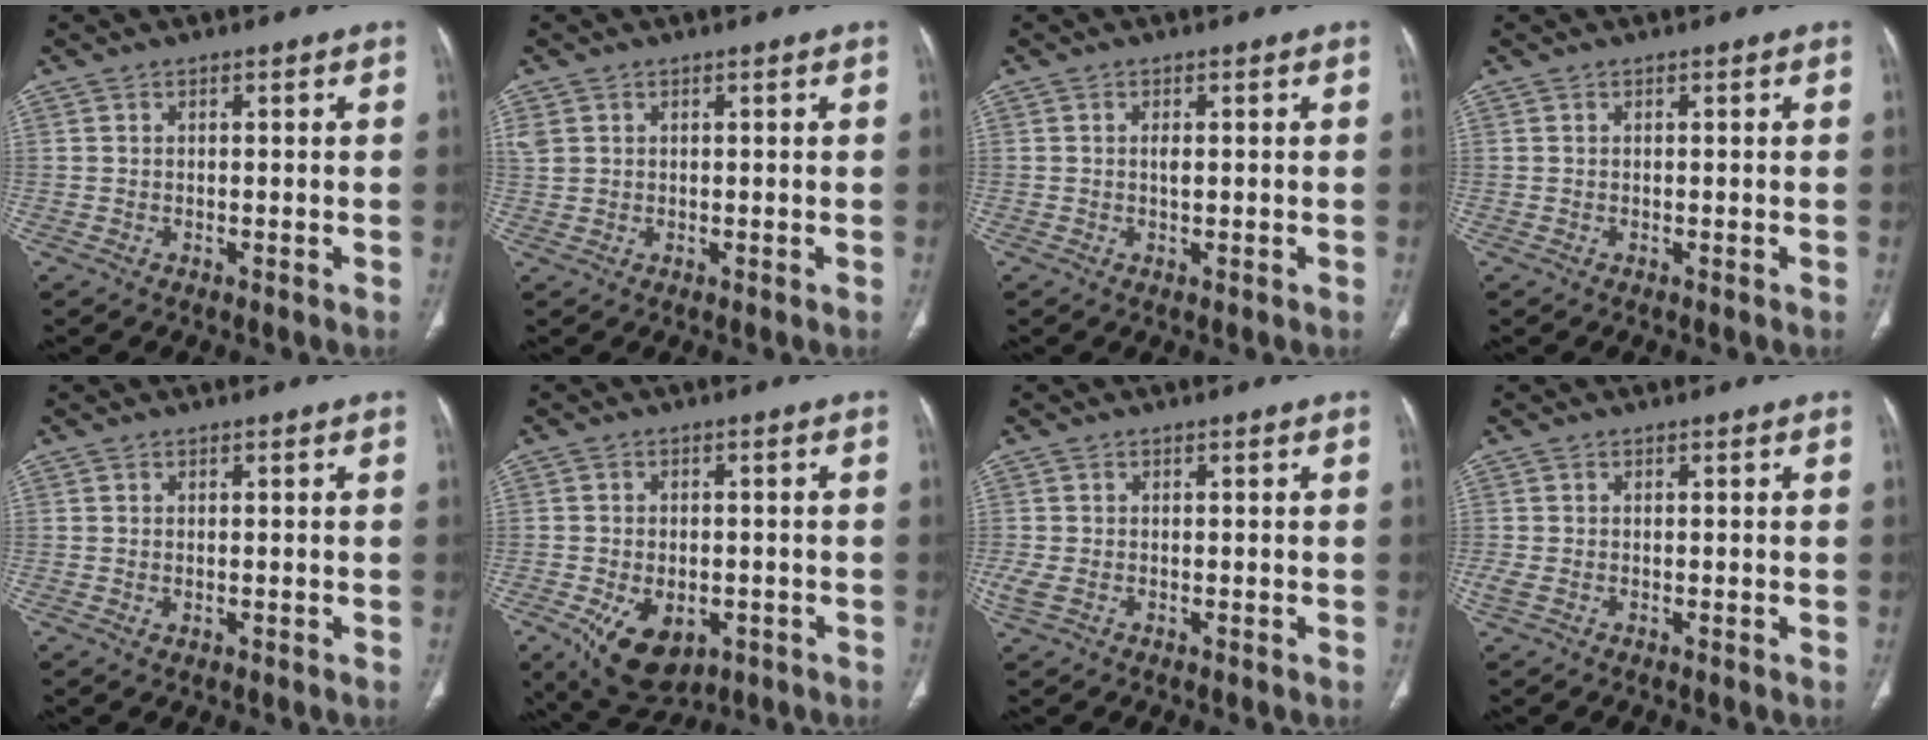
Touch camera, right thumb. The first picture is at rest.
{"total": 2.7, "force": [1.0, 2.2, 1.2], "torque": [-0.032, 0.009, 0.030]}
{"total": 1.3, "force": [0.1, 0.6, 1.2], "torque": [-0.023, -0.002, 0.003]}
{"total": 0.0}
{"total": 0.7, "force": [-0.2, 0.4, 0.5], "torque": [-0.012, 0.001, 0.001]}
{"total": 11.4, "force": [-4.6, 7.1, 7.6], "torque": [-0.110, 0.008, -0.058]}
{"total": 2.5, "force": [-0.7, 1.6, 1.8], "torque": [-0.064, 0.002, -0.012]}
{"total": 1.4, "force": [-0.5, 0.8, 1.0], "torque": [-0.036, 0.000, -0.009]}